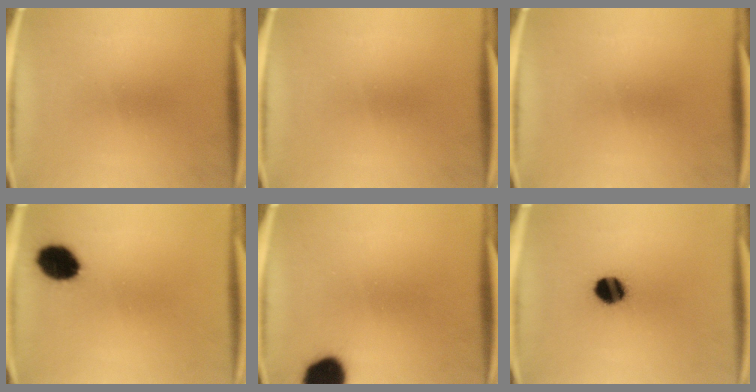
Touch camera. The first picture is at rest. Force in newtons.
{"total": 0.0}
{"total": 0.0}
{"total": 8.6}
{"total": 10.9}
{"total": 8.3}